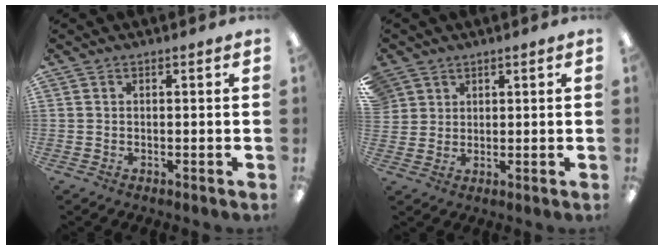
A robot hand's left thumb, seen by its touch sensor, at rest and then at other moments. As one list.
[{"total": 4.0, "force": [2.3, 3.2, -0.4], "torque": [0.000, -0.005, 0.043]}]